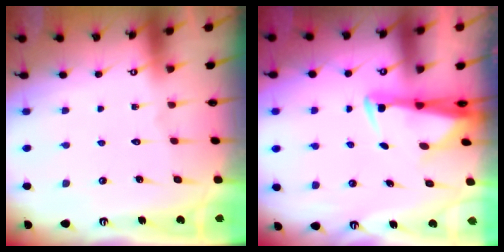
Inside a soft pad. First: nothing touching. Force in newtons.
{"total": 3.0, "press": 2.9, "slide": 0.9}